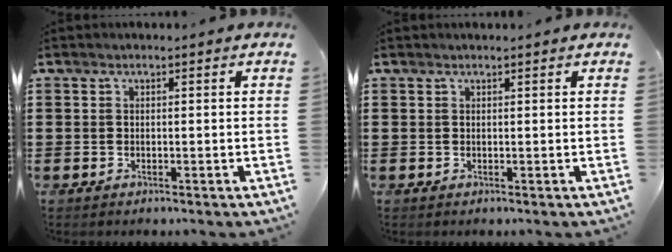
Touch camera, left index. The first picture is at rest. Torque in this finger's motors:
{"motor_torque": [-0.80, 0.82, -0.25, -0.03]}